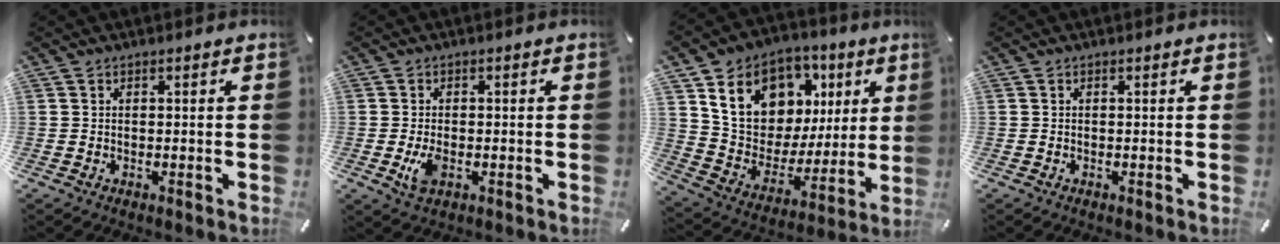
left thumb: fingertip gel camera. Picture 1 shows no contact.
{"total": 4.3, "force": [-1.0, 2.6, 3.3], "torque": [-0.082, -0.005, -0.021]}
{"total": 17.6, "force": [7.9, 13.6, 8.0], "torque": [-0.132, -0.039, 0.153]}
{"total": 0.0}